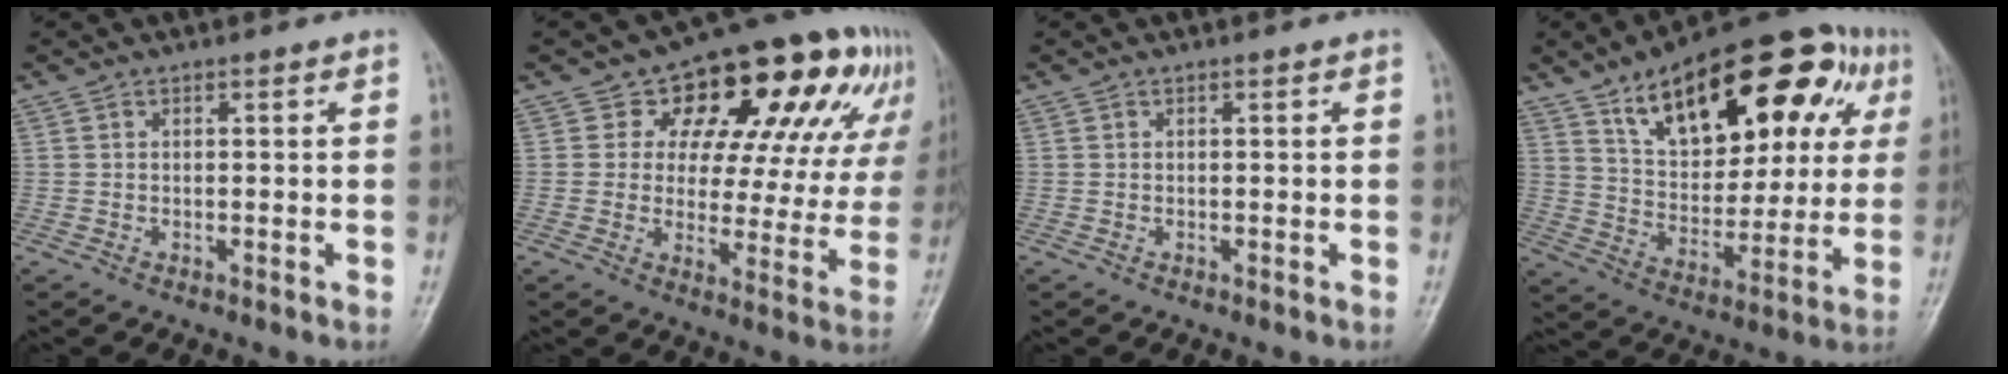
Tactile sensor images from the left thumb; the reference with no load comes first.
{"total": 21.4, "force": [10.5, 12.4, 13.9], "torque": [-0.128, -0.004, 0.135]}
{"total": 0.0}
{"total": 27.3, "force": [12.0, 13.9, 20.2], "torque": [-0.254, 0.002, 0.187]}